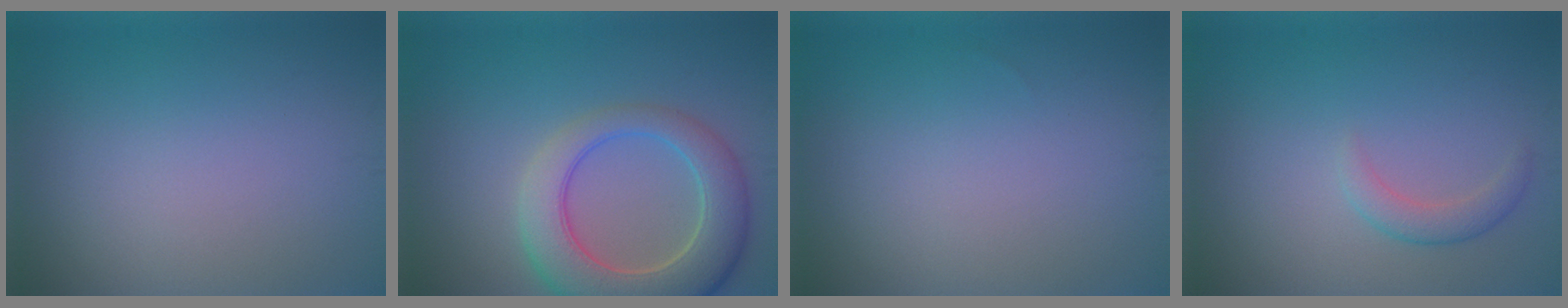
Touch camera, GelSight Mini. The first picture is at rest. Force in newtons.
{"total": 7.8, "press": 7.8, "slide": 0.9}
{"total": 0.0}
{"total": 1.8, "press": 1.8, "slide": 0.1}